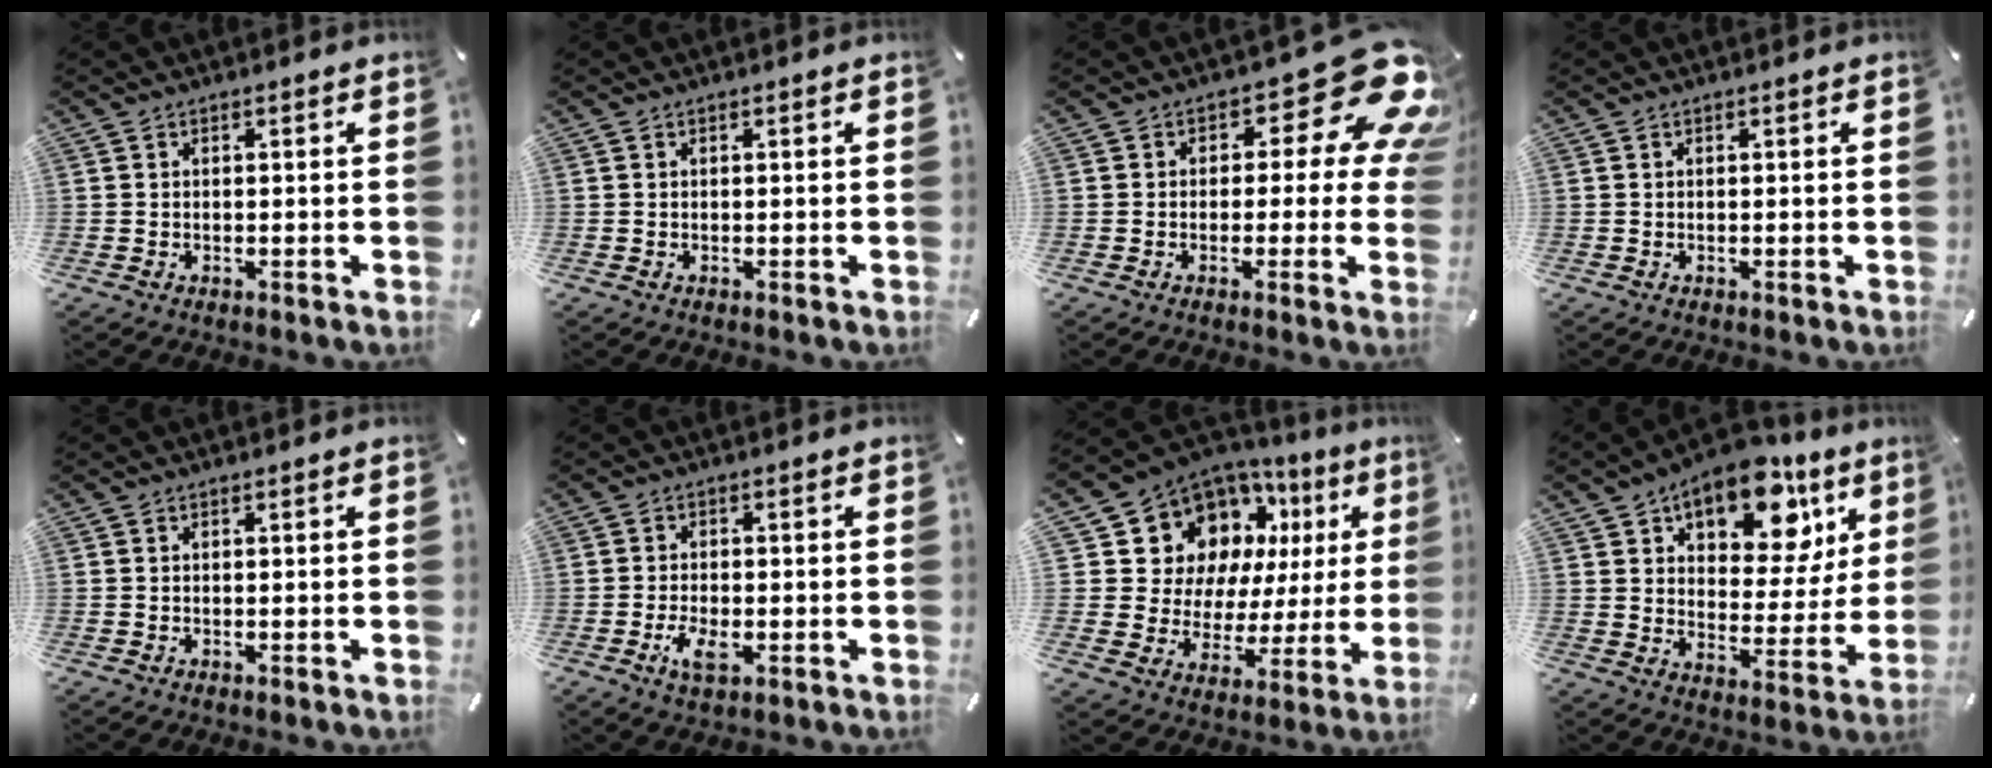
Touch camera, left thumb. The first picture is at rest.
{"total": 0.0}
{"total": 16.7, "force": [6.7, 7.7, 13.3], "torque": [-0.166, -0.043, 0.108]}
{"total": 0.0}
{"total": 0.0}
{"total": 5.0, "force": [-1.7, 2.6, 3.9], "torque": [-0.091, -0.001, -0.034]}
{"total": 14.5, "force": [7.8, 11.1, 5.1], "torque": [-0.091, -0.072, 0.156]}
{"total": 16.9, "force": [11.0, 9.0, 9.1], "torque": [-0.131, -0.072, 0.188]}